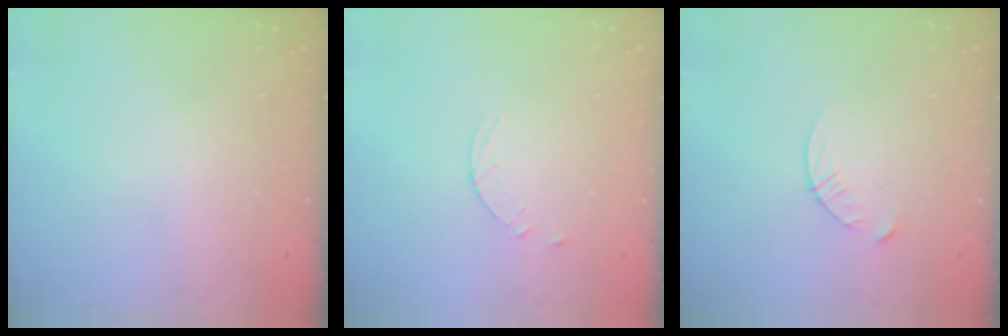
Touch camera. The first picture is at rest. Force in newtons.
{"total": 3.6, "press": 3.5, "slide": 0.4}
{"total": 4.6, "press": 4.6, "slide": 0.5}